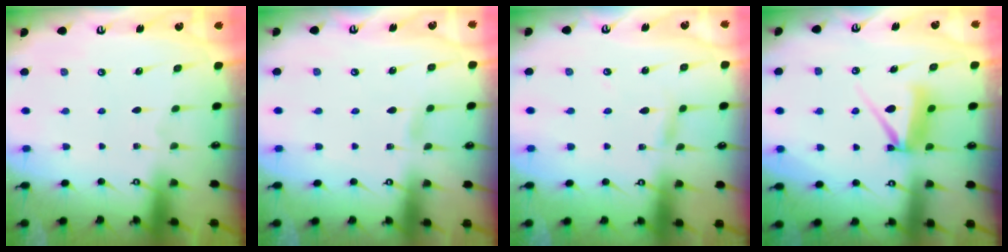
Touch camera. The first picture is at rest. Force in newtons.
{"total": 3.8, "press": 3.8, "slide": 0.4}
{"total": 2.8, "press": 2.8, "slide": 0.4}
{"total": 9.0, "press": 9.0, "slide": 0.7}